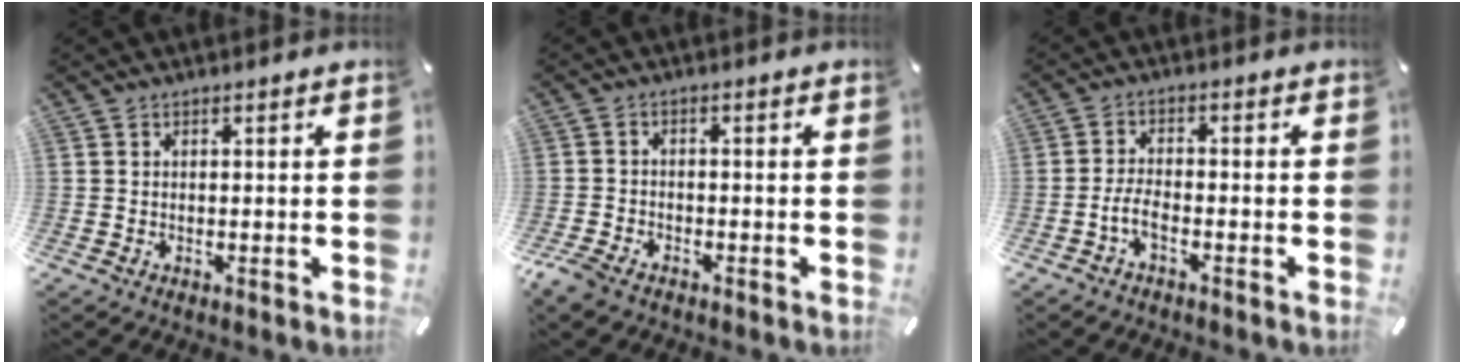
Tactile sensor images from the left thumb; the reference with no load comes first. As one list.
[{"total": 3.9, "force": [-3.0, 1.9, 1.6], "torque": [-0.051, 0.009, -0.063]}, {"total": 4.4, "force": [-2.2, 1.6, 3.4], "torque": [-0.078, 0.005, -0.045]}]